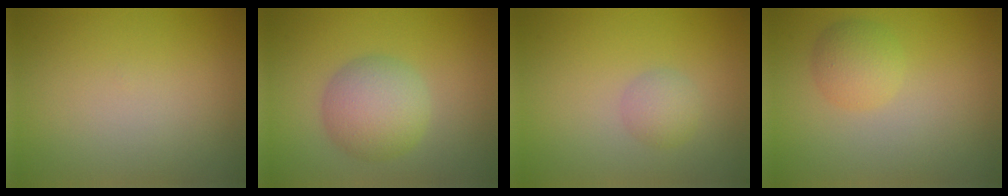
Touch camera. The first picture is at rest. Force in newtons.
{"total": 4.7, "press": 4.7, "slide": 0.2}
{"total": 1.7, "press": 1.7, "slide": 0.0}
{"total": 2.5, "press": 2.5, "slide": 0.2}